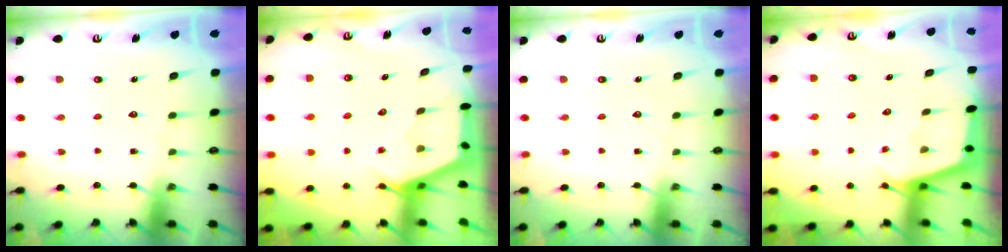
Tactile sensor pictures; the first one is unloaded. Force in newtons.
{"total": 2.9, "press": 2.8, "slide": 0.4}
{"total": 0.0}
{"total": 2.1, "press": 2.1, "slide": 0.2}